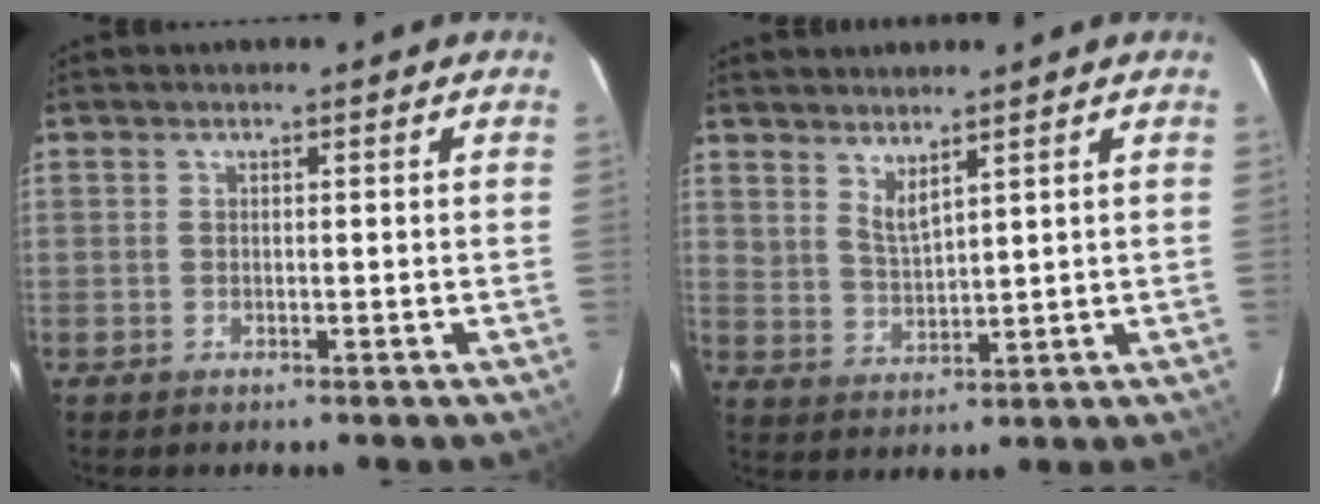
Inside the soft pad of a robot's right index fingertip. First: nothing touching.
{"total": 4.3, "force": [3.6, 0.8, 2.3], "torque": [-0.042, -0.008, 0.067]}